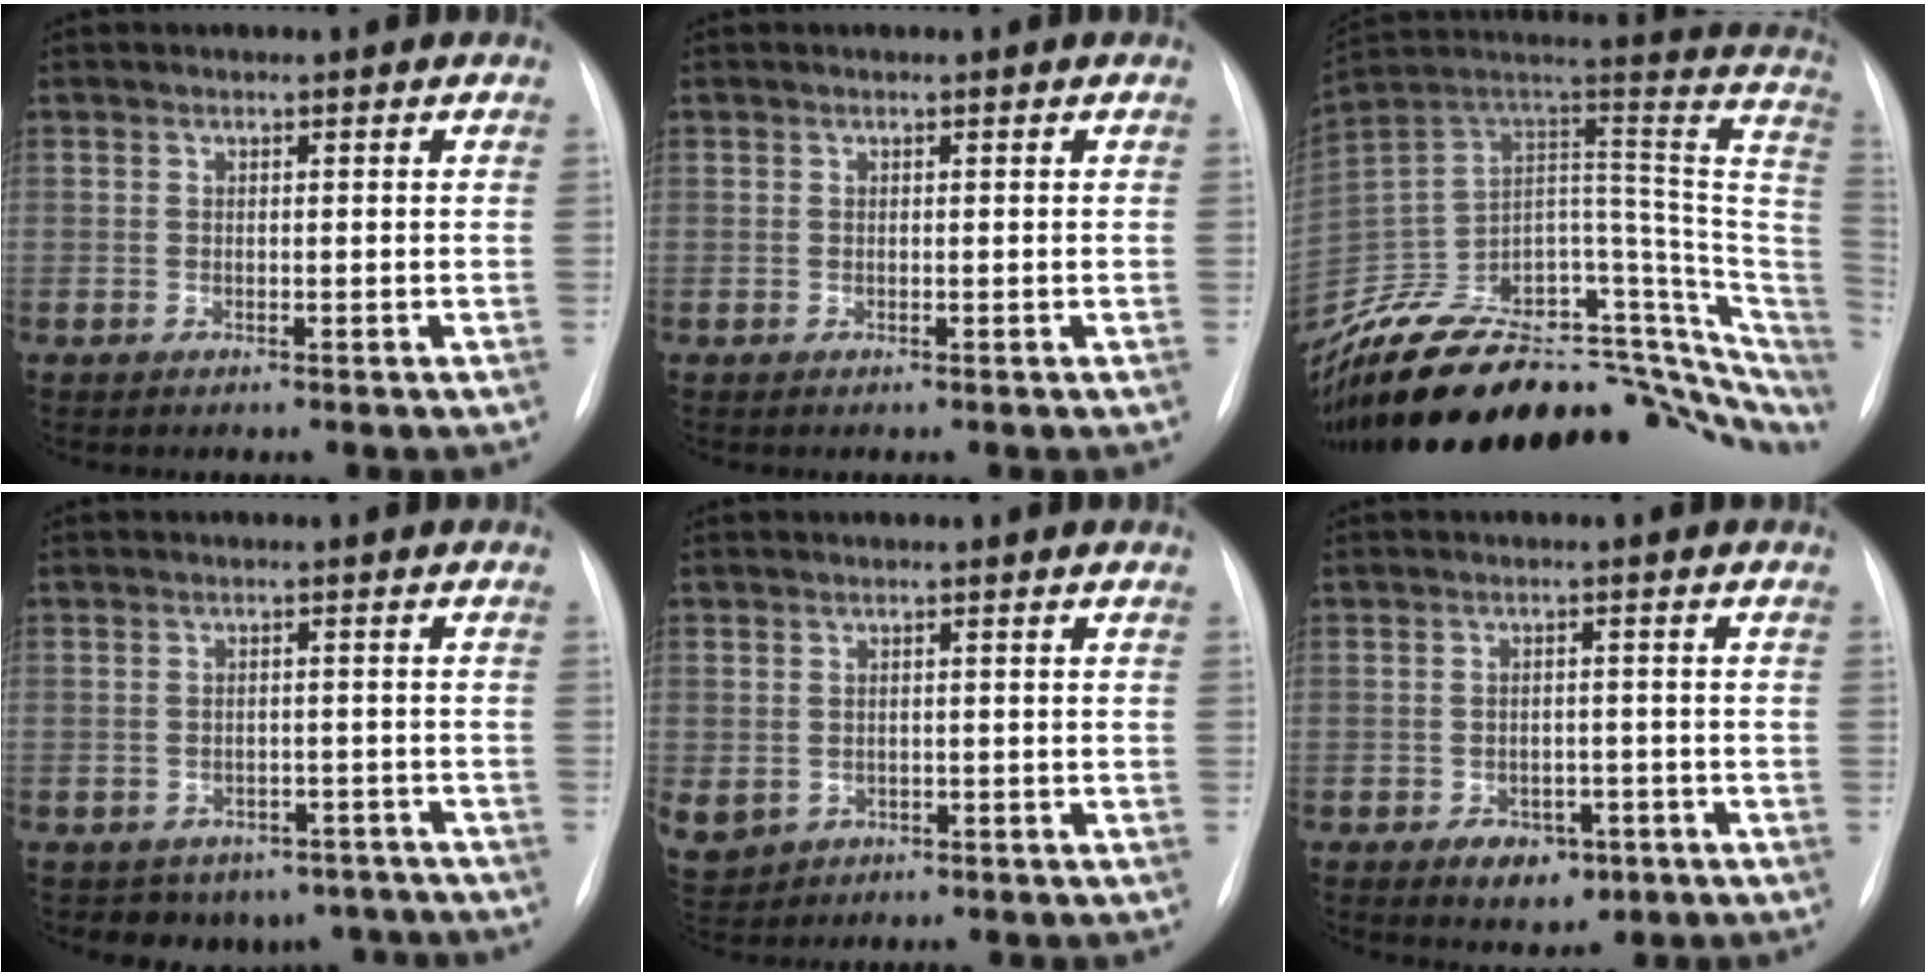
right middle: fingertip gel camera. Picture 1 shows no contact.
{"total": 0.0}
{"total": 31.1, "force": [-22.0, 11.0, 19.1], "torque": [-0.215, 0.035, -0.323]}
{"total": 8.3, "force": [-6.5, 5.2, 0.6], "torque": [0.006, 0.022, -0.067]}
{"total": 8.9, "force": [-3.3, 7.7, 3.2], "torque": [-0.102, 0.002, -0.038]}
{"total": 5.0, "force": [-2.8, 3.3, 2.7], "torque": [-0.034, 0.006, -0.029]}